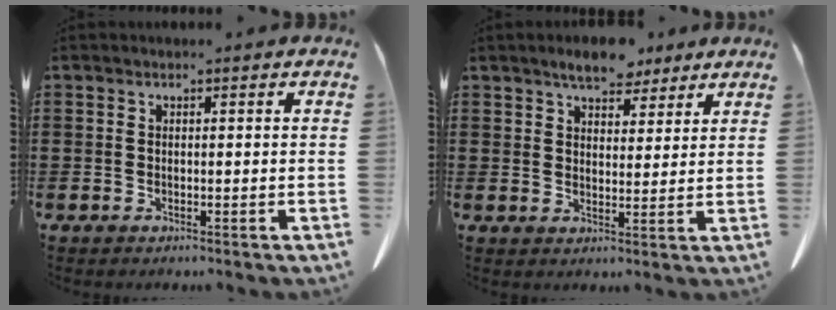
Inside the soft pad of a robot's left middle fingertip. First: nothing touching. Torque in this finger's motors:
{"motor_torque": [0.23, 0.14, 0.13, 0.07]}